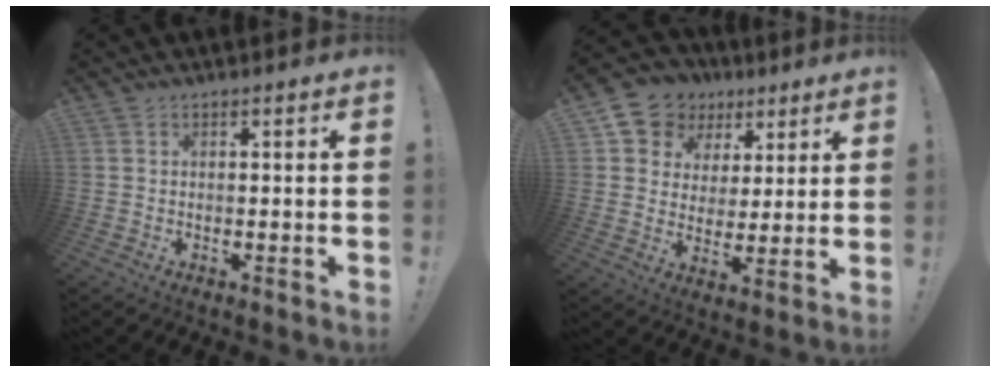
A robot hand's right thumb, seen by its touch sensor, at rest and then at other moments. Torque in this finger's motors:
{"motor_torque": [0.63, 2.25, 0.22, 0.18, 0.05]}